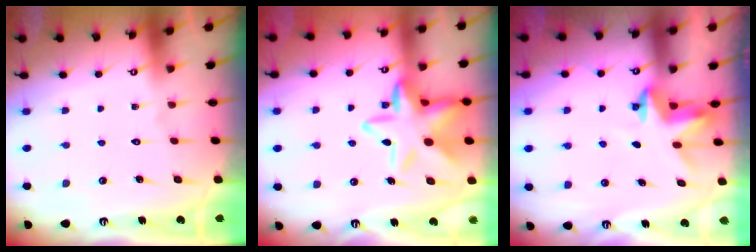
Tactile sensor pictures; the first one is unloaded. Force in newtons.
{"total": 16.4, "press": 16.3, "slide": 1.8}
{"total": 3.4, "press": 3.4, "slide": 0.2}